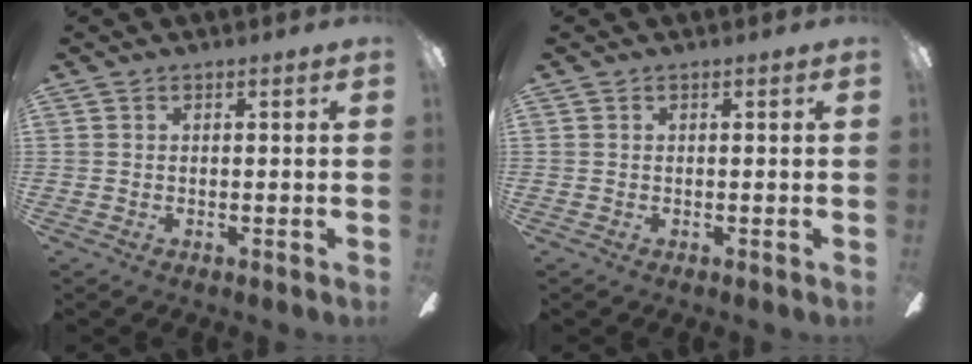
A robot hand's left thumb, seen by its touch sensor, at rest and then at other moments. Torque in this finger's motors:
{"motor_torque": [0.04, 0.00, -0.20, 0.24, -0.01]}